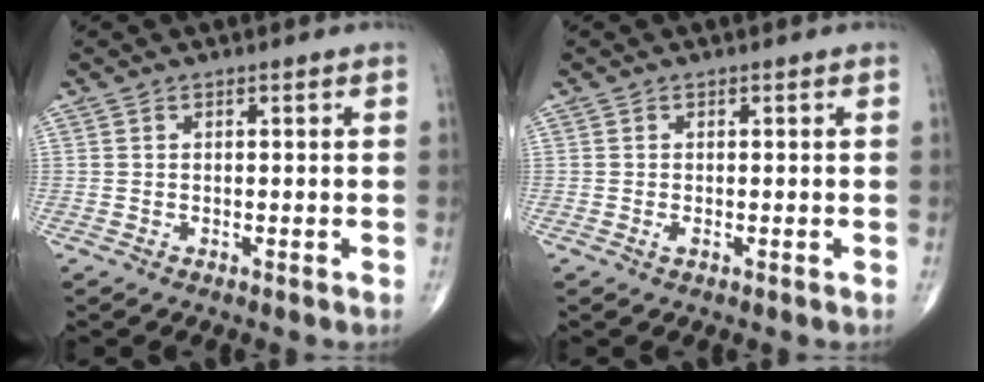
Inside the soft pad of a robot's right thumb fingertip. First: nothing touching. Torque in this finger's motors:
{"motor_torque": [-0.13, -0.02, 0.10, 0.12, 0.00]}